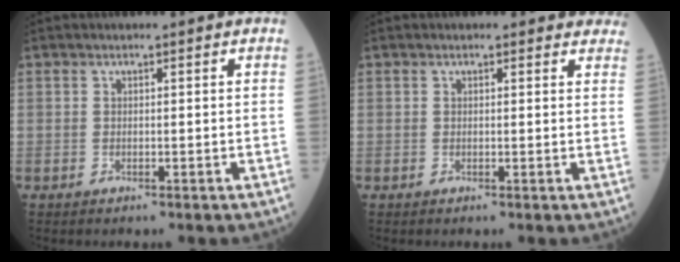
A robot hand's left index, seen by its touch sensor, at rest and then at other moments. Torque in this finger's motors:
{"motor_torque": [0.53, -0.53, 0.10, 0.01]}